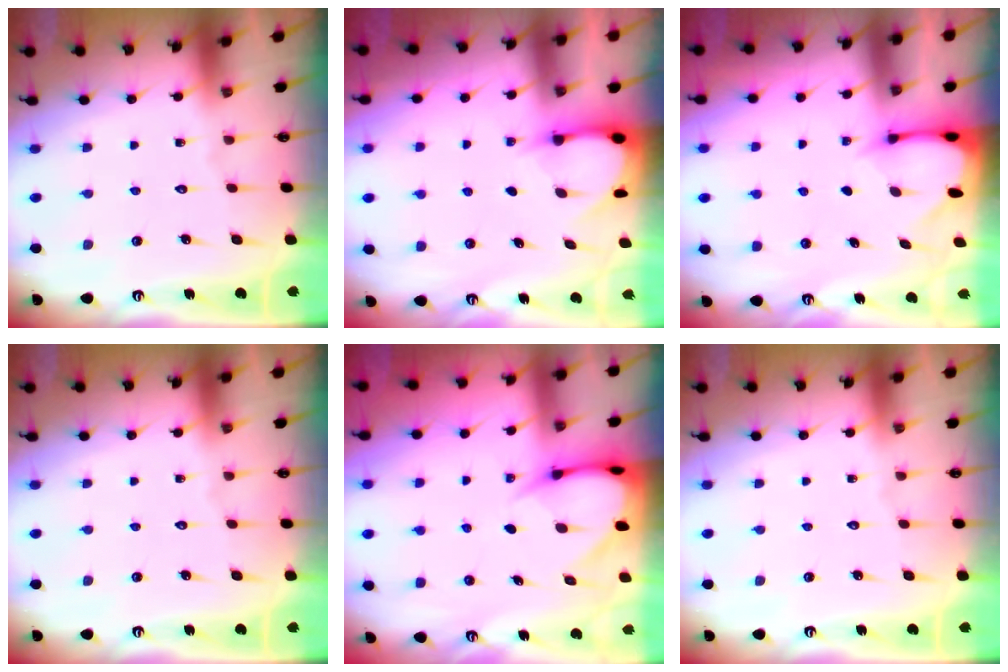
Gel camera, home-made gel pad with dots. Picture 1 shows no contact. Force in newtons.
{"total": 3.3, "press": 3.2, "slide": 0.3}
{"total": 2.5, "press": 2.5, "slide": 0.3}
{"total": 0.0}
{"total": 5.4, "press": 5.4, "slide": 0.7}
{"total": 0.0}